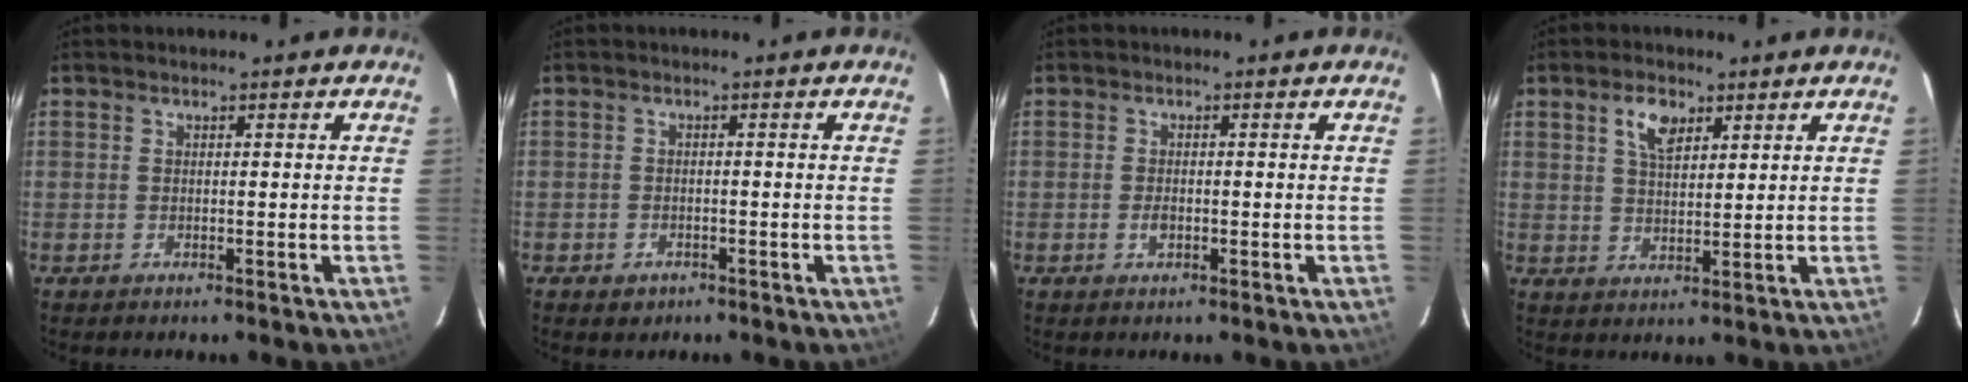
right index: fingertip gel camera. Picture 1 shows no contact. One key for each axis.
{"total": 2.4, "fx": -1.4, "fy": 1.8, "fz": 0.7, "tx": -0.017, "ty": 0.002, "tz": -0.016}
{"total": 1.6, "fx": -0.5, "fy": 1.0, "fz": 1.2, "tx": -0.023, "ty": 0.000, "tz": -0.009}
{"total": 5.3, "fx": 2.8, "fy": 2.8, "fz": 3.6, "tx": -0.062, "ty": 0.008, "tz": 0.052}